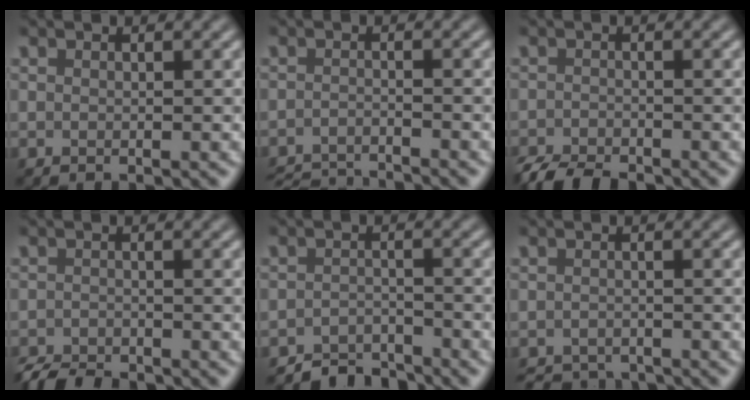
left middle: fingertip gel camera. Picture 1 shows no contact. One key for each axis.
{"total": 6.3, "fx": -6.1, "fy": 0.6, "fz": 1.6, "tx": -0.028, "ty": -0.017, "tz": -0.099}
{"total": 3.4, "fx": -3.1, "fy": 0.7, "fz": 1.1, "tx": -0.017, "ty": -0.009, "tz": -0.062}
{"total": 3.3, "fx": -3.2, "fy": 0.6, "fz": 0.7, "tx": -0.009, "ty": -0.009, "tz": -0.062}
{"total": 3.0, "fx": -2.9, "fy": 0.6, "fz": 0.4, "tx": -0.001, "ty": 0.006, "tz": -0.057}
{"total": 3.4, "fx": -3.3, "fy": 0.7, "fz": 0.4, "tx": -0.005, "ty": -0.007, "tz": -0.055}